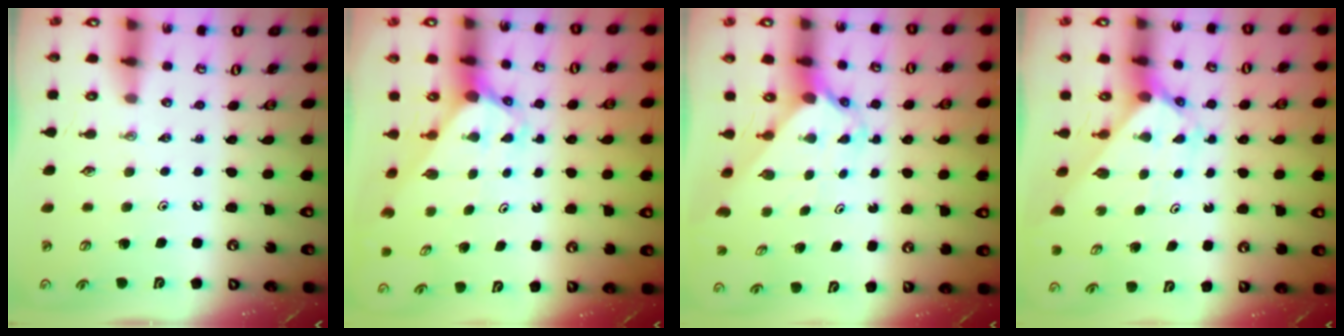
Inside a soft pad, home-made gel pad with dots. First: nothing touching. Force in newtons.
{"total": 3.1, "press": 3.1, "slide": 0.2}
{"total": 2.3, "press": 2.3, "slide": 0.3}
{"total": 2.2, "press": 2.2, "slide": 0.2}